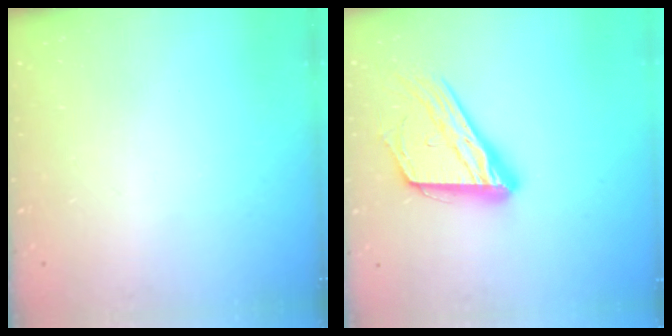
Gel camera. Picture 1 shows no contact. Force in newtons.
{"total": 18.3, "press": 18.2, "slide": 1.6}